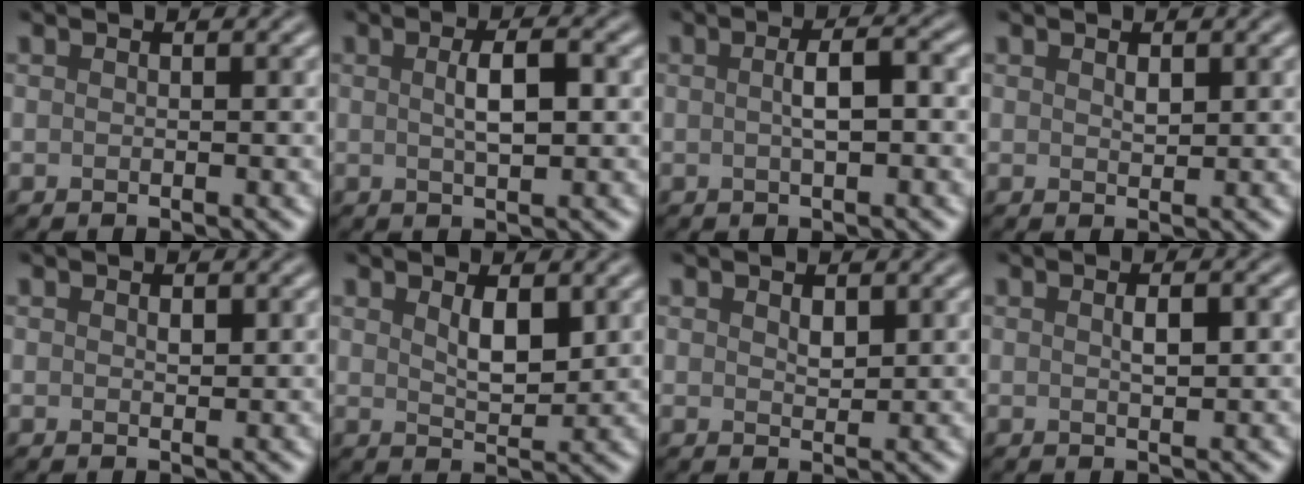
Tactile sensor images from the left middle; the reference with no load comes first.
{"total": 2.9, "force": [0.4, 0.8, 2.7], "torque": [-0.051, 0.004, 0.008]}
{"total": 2.7, "force": [0.0, 0.6, 2.6], "torque": [-0.045, 0.004, 0.001]}
{"total": 0.9, "force": [0.5, 0.5, 0.6], "torque": [-0.013, -0.002, 0.010]}
{"total": 0.7, "force": [0.3, 0.4, 0.5], "torque": [-0.009, -0.002, 0.004]}
{"total": 2.6, "force": [1.1, 1.1, 2.1], "torque": [-0.038, -0.005, 0.023]}
{"total": 1.3, "force": [0.6, 0.7, 0.8], "torque": [-0.014, -0.001, 0.015]}
{"total": 1.6, "force": [0.3, 0.5, 1.5], "torque": [-0.027, 0.001, 0.006]}